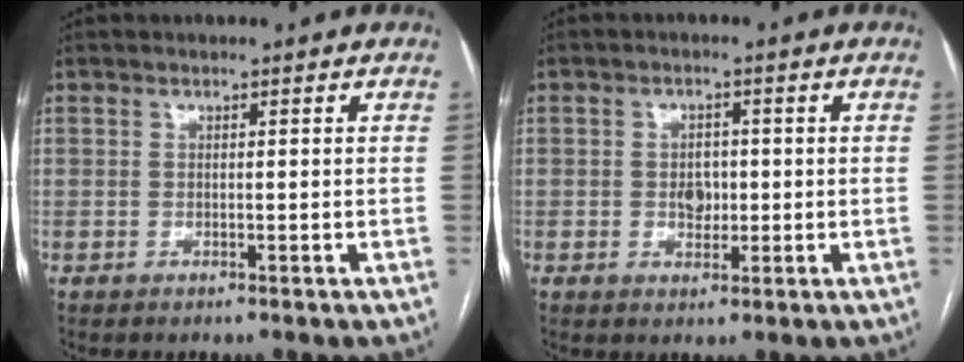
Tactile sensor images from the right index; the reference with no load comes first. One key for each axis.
{"total": 3.1, "fx": -0.1, "fy": 2.3, "fz": 2.1, "tx": -0.029, "ty": 0.003, "tz": 0.002}